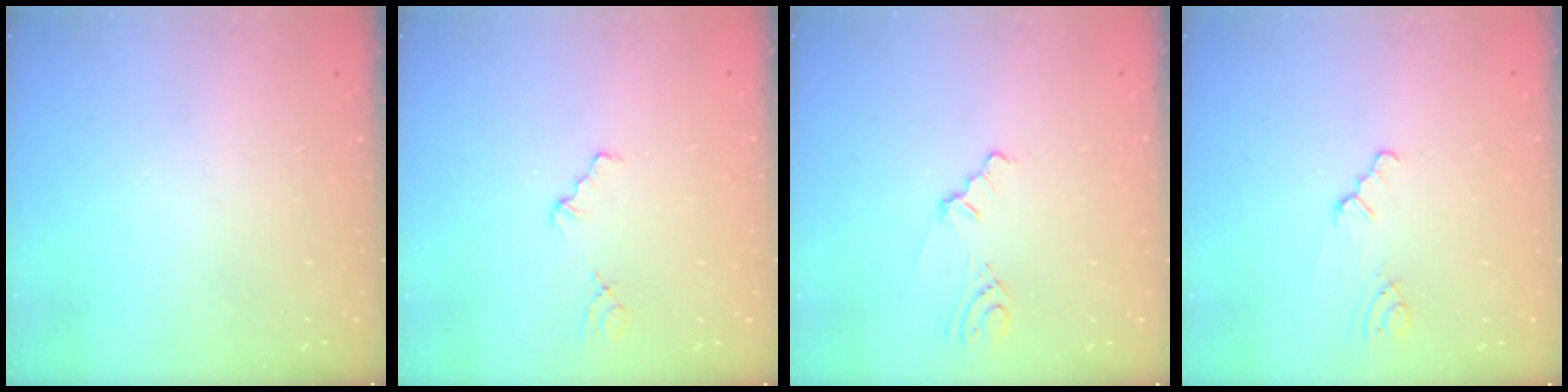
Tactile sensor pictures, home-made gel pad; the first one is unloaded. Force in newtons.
{"total": 1.2, "press": 1.2, "slide": 0.2}
{"total": 2.1, "press": 2.0, "slide": 0.7}
{"total": 1.3, "press": 1.3, "slide": 0.3}